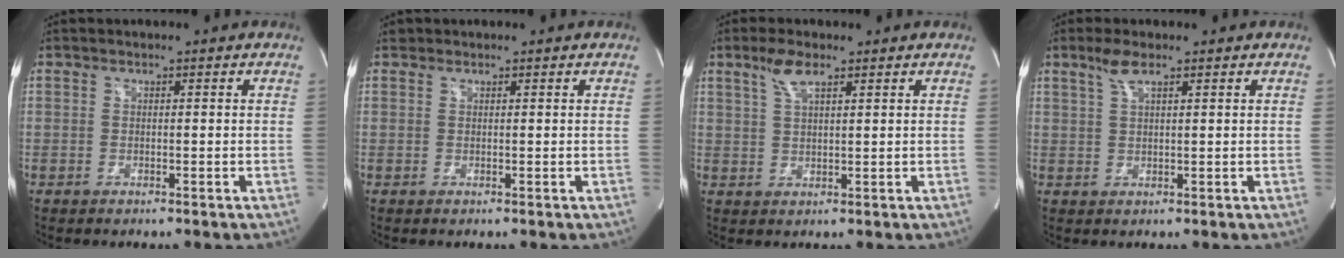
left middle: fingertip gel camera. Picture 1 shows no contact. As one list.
[{"total": 0.5, "force": [0.4, 0.3, 0.0], "torque": [-0.003, 0.006, 0.007]}, {"total": 4.0, "force": [2.5, 0.9, 3.0], "torque": [-0.068, 0.007, 0.053]}, {"total": 3.1, "force": [2.0, 0.4, 2.2], "torque": [-0.053, 0.007, 0.043]}]